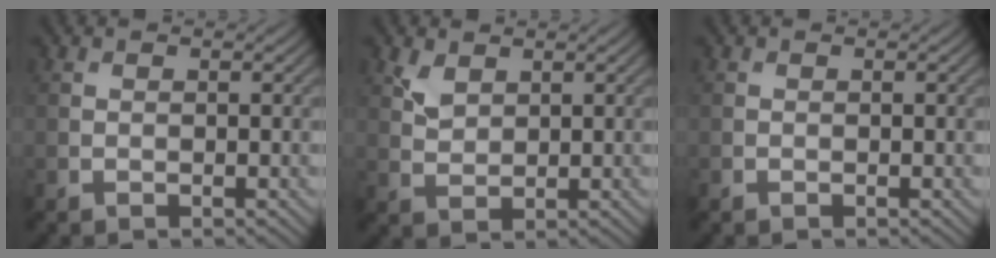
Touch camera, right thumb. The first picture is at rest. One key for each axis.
{"total": 2.8, "fx": 1.7, "fy": 1.7, "fz": 1.4, "tx": -0.039, "ty": -0.004, "tz": 0.039}
{"total": 0.0}